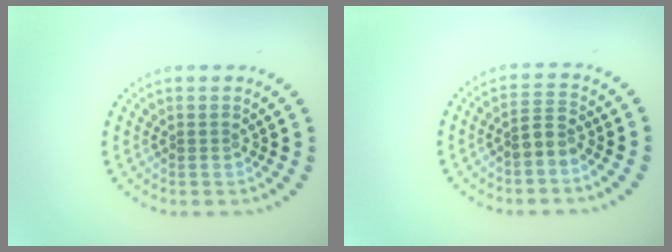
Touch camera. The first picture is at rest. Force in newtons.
{"total": 1.8, "press": 1.5, "slide": 1.0}